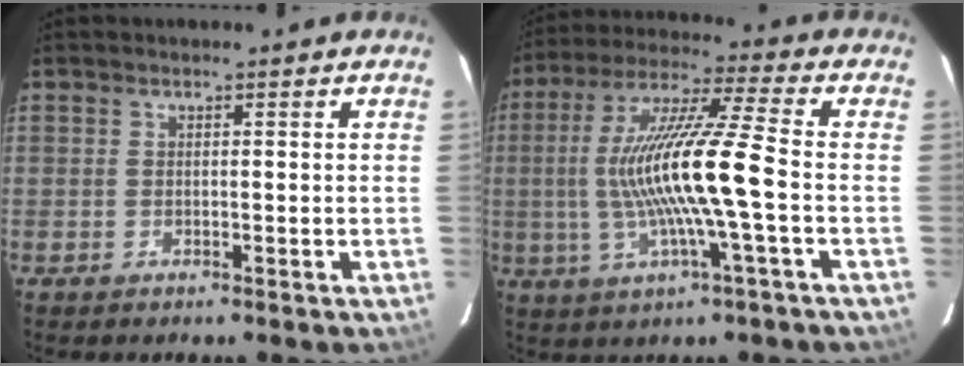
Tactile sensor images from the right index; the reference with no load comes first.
{"total": 15.8, "force": [-1.9, -0.2, 15.7], "torque": [-0.301, 0.001, -0.032]}